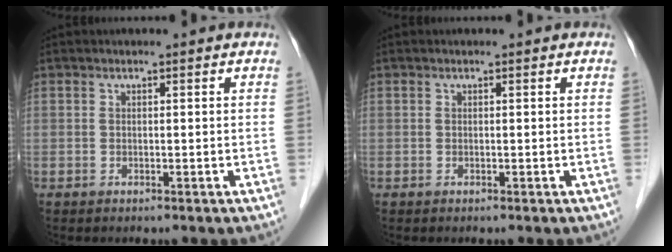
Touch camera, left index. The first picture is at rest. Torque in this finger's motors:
{"motor_torque": [0.00, 0.00, -0.01, 0.00]}